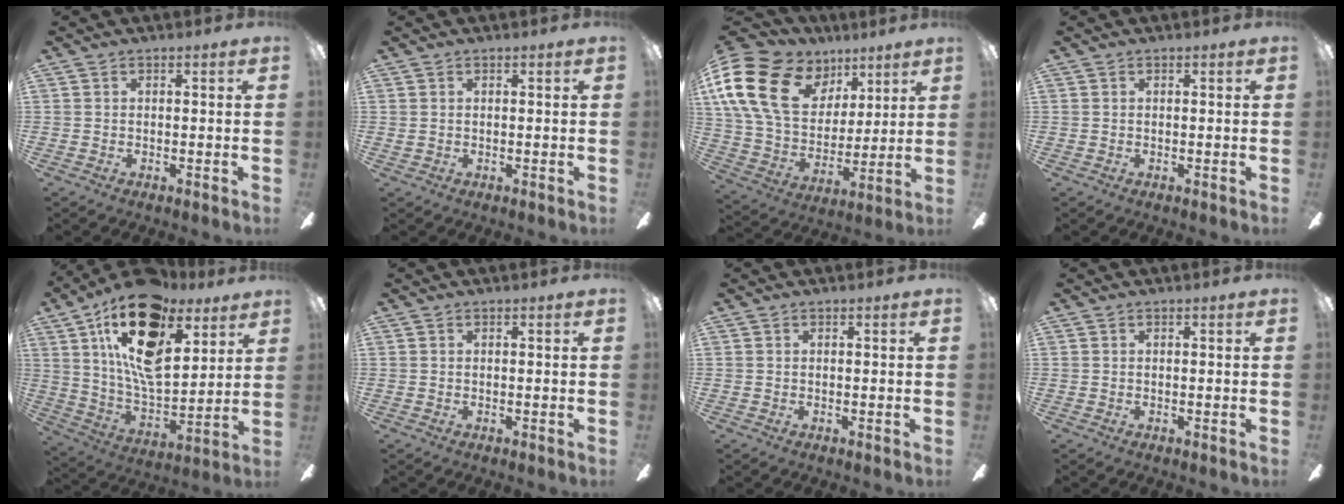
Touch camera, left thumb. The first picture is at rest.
{"total": 0.6, "force": [0.4, 0.4, 0.2], "torque": [-0.004, 0.003, 0.007]}
{"total": 23.1, "force": [10.2, 15.8, 13.4], "torque": [-0.286, -0.035, 0.186]}
{"total": 0.0}
{"total": 22.1, "force": [11.7, 11.3, 15.0], "torque": [-0.272, -0.062, 0.198]}
{"total": 0.0}
{"total": 0.0}
{"total": 0.0}